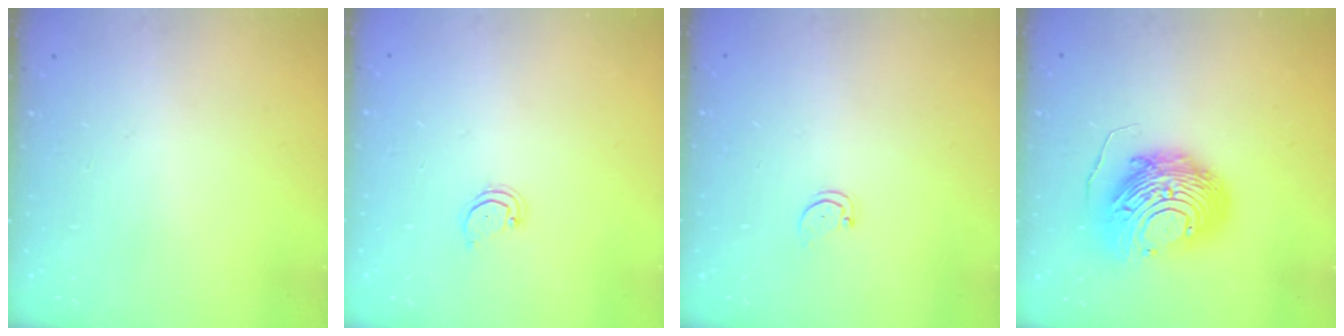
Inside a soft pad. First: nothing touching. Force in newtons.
{"total": 2.5, "press": 2.5, "slide": 0.2}
{"total": 1.5, "press": 1.5, "slide": 0.3}
{"total": 14.6, "press": 14.6, "slide": 1.3}